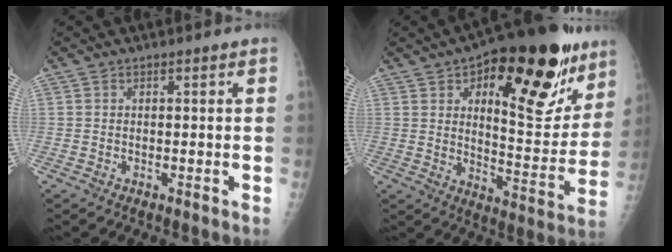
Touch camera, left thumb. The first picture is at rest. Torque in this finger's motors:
{"motor_torque": [0.48, 0.95, 1.67, -1.10, 0.23]}